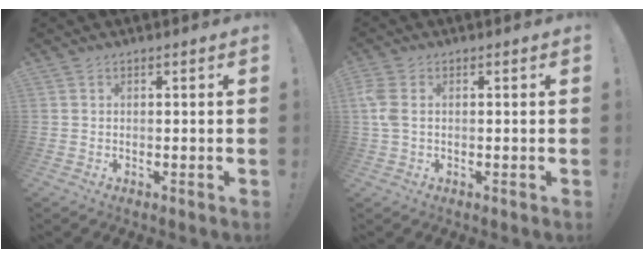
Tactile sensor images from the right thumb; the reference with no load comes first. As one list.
[{"total": 4.1, "force": [0.7, 2.3, 3.3], "torque": [-0.085, 0.000, 0.009]}]